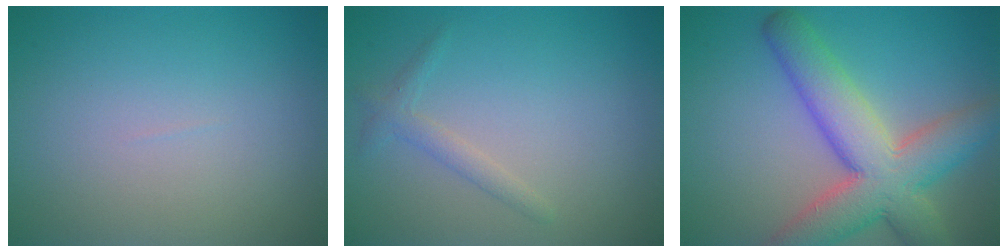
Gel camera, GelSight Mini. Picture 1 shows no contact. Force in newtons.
{"total": 1.5, "press": 1.4, "slide": 0.1}
{"total": 9.0, "press": 9.0, "slide": 0.6}